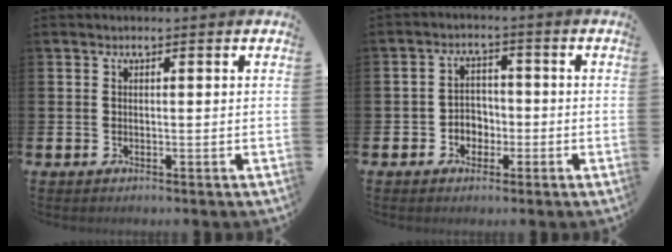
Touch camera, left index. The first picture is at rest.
{"total": 3.0, "force": [-1.4, 2.5, 0.9], "torque": [-0.022, 0.005, -0.034]}